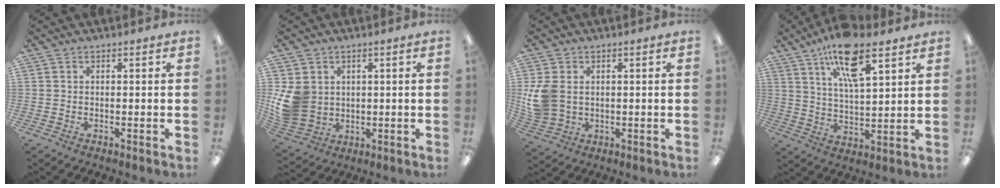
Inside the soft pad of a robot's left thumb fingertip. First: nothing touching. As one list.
[{"total": 9.7, "force": [1.4, 8.5, 4.3], "torque": [-0.108, 0.002, 0.031]}, {"total": 8.0, "force": [1.0, 6.3, 4.8], "torque": [-0.109, 0.007, 0.022]}, {"total": 14.8, "force": [9.5, 5.1, 10.1], "torque": [-0.174, -0.033, 0.161]}]